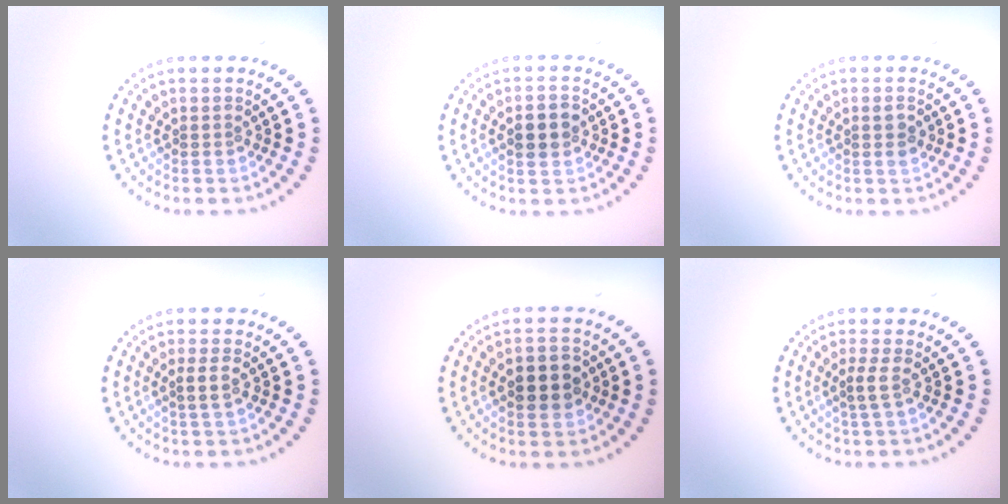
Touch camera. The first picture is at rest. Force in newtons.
{"total": 3.3, "press": 3.3, "slide": 0.2}
{"total": 1.2, "press": 1.2, "slide": 0.4}
{"total": 1.4, "press": 1.1, "slide": 0.8}
{"total": 3.7, "press": 3.7, "slide": 0.3}
{"total": 1.3, "press": 1.0, "slide": 0.9}